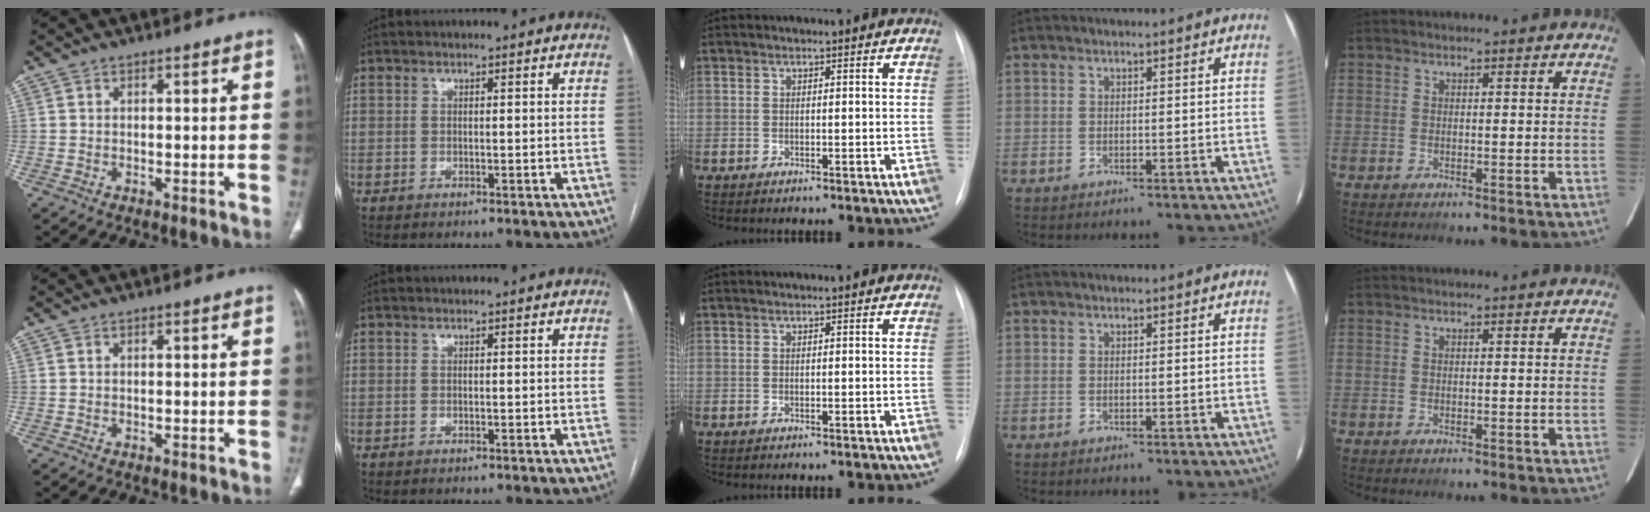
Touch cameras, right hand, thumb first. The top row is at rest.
{}